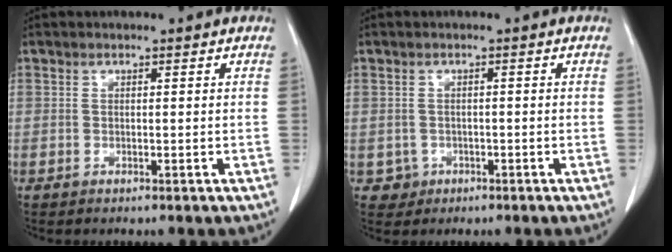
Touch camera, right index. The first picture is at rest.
{"total": 2.5, "force": [-0.8, 2.3, -0.1], "torque": [0.011, 0.011, -0.010]}